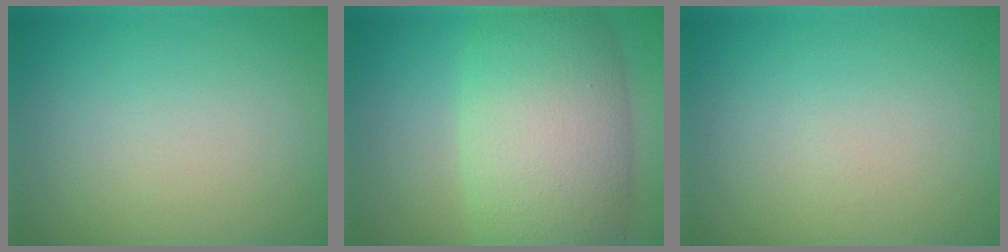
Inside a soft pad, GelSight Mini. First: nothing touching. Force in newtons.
{"total": 10.8, "press": 10.8, "slide": 0.5}
{"total": 0.0}